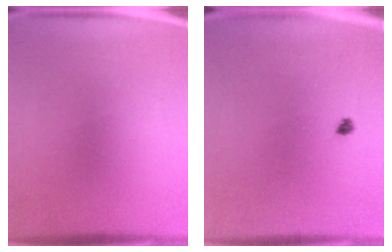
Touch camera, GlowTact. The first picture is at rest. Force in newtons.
{"total": 1.0}